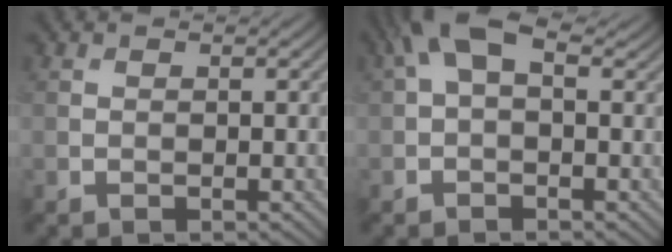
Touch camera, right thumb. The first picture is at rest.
{"total": 5.1, "force": [1.6, 2.5, 4.1], "torque": [-0.087, 0.017, 0.023]}